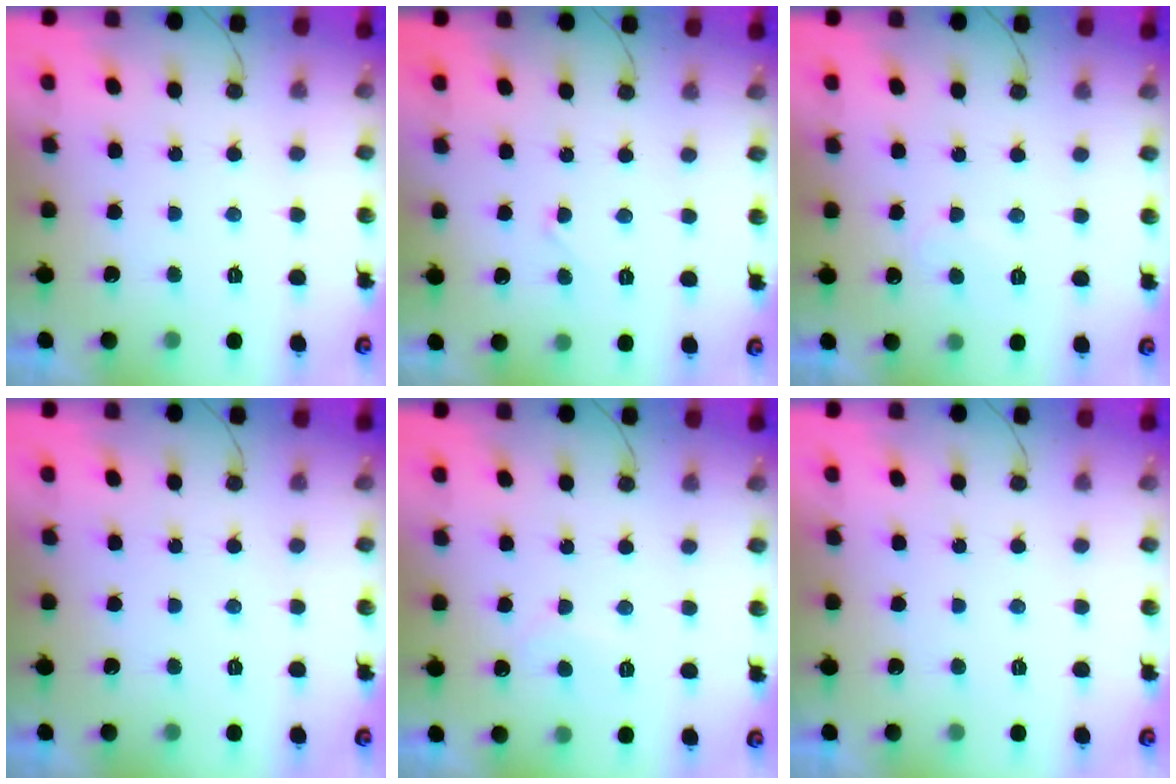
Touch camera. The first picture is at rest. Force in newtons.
{"total": 2.8, "press": 2.8, "slide": 0.2}
{"total": 5.6, "press": 5.6, "slide": 0.4}
{"total": 0.0}
{"total": 5.1, "press": 5.0, "slide": 0.4}
{"total": 1.9, "press": 1.9, "slide": 0.1}